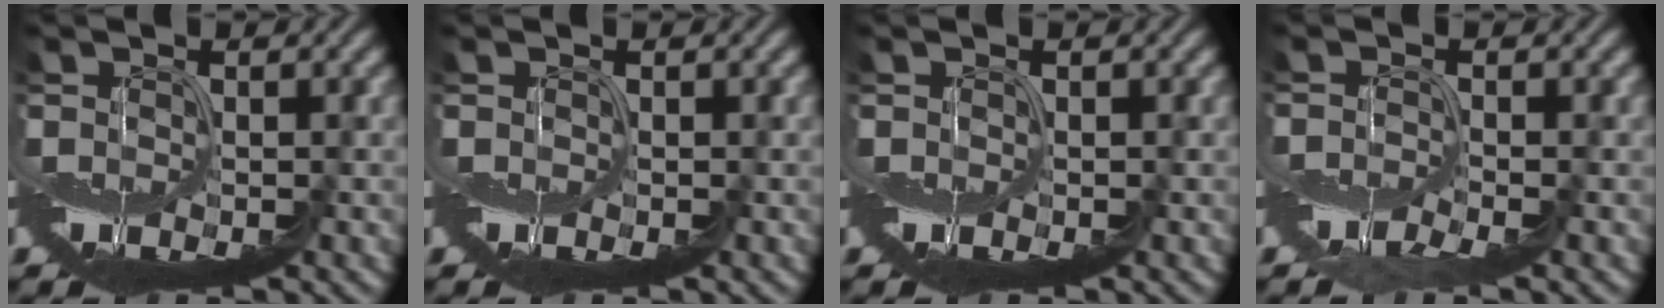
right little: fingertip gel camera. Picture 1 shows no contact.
{"total": 0.0}
{"total": 0.0}
{"total": 1.5, "force": [-1.1, -0.9, -0.7], "torque": [0.012, 0.000, -0.021]}